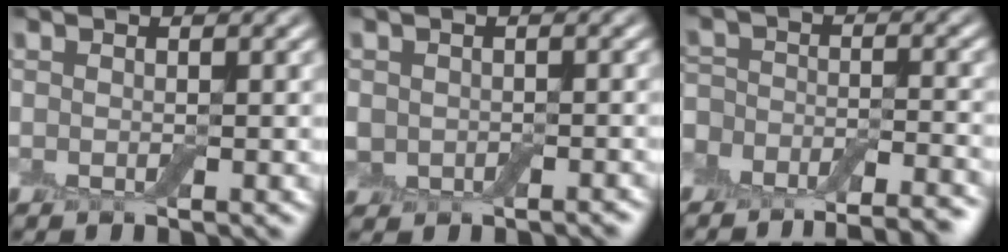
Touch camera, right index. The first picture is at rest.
{"total": 3.0, "force": [-0.4, 2.7, 1.1], "torque": [-0.016, -0.013, -0.008]}
{"total": 12.9, "force": [-10.8, 5.9, 3.8], "torque": [-0.062, -0.020, -0.138]}